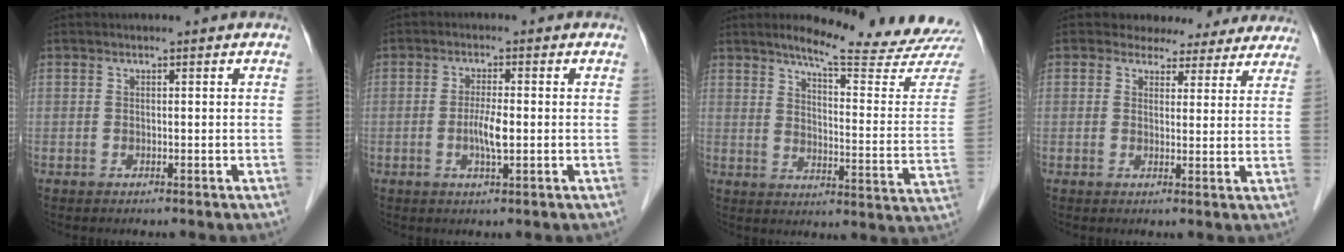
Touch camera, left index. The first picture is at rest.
{"total": 3.5, "force": [-0.6, 0.4, 3.4], "torque": [-0.071, -0.003, -0.012]}
{"total": 19.4, "force": [17.7, -0.8, 7.7], "torque": [-0.112, -0.098, 0.215]}
{"total": 10.4, "force": [9.3, 4.5, 1.4], "torque": [0.015, 0.001, 0.083]}